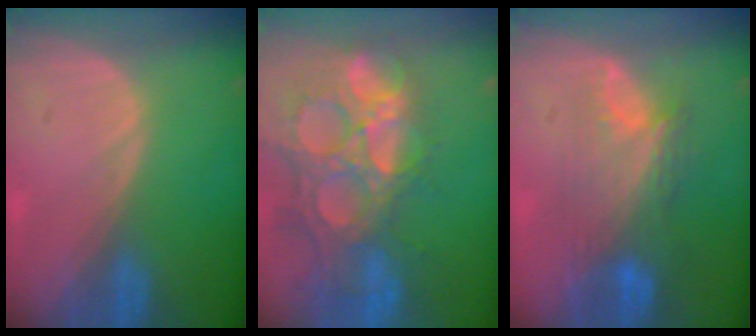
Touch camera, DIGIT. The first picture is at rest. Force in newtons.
{"total": 14.7, "press": 12.1, "slide": 8.3}
{"total": 8.7, "press": 7.8, "slide": 3.8}